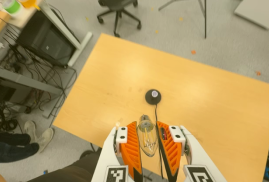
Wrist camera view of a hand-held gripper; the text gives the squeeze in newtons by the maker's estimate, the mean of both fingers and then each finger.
{"total": 9.5, "left": 9.0, "right": 9.9}